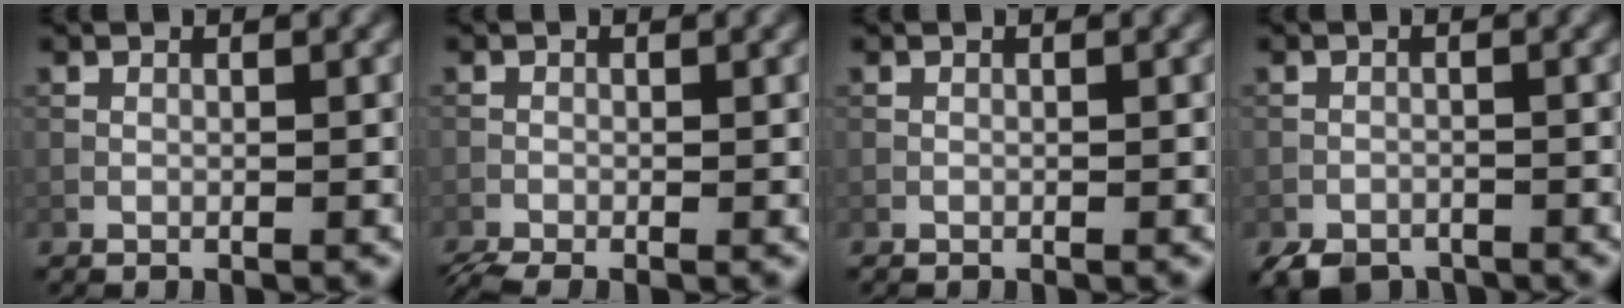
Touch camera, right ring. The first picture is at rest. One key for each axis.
{"total": 2.4, "fx": -2.0, "fy": 0.7, "fz": 1.1, "tx": -0.021, "ty": -0.012, "tz": -0.045}
{"total": 0.0}
{"total": 3.3, "fx": -2.7, "fy": 1.6, "fz": 1.2, "tx": -0.019, "ty": -0.009, "tz": -0.051}